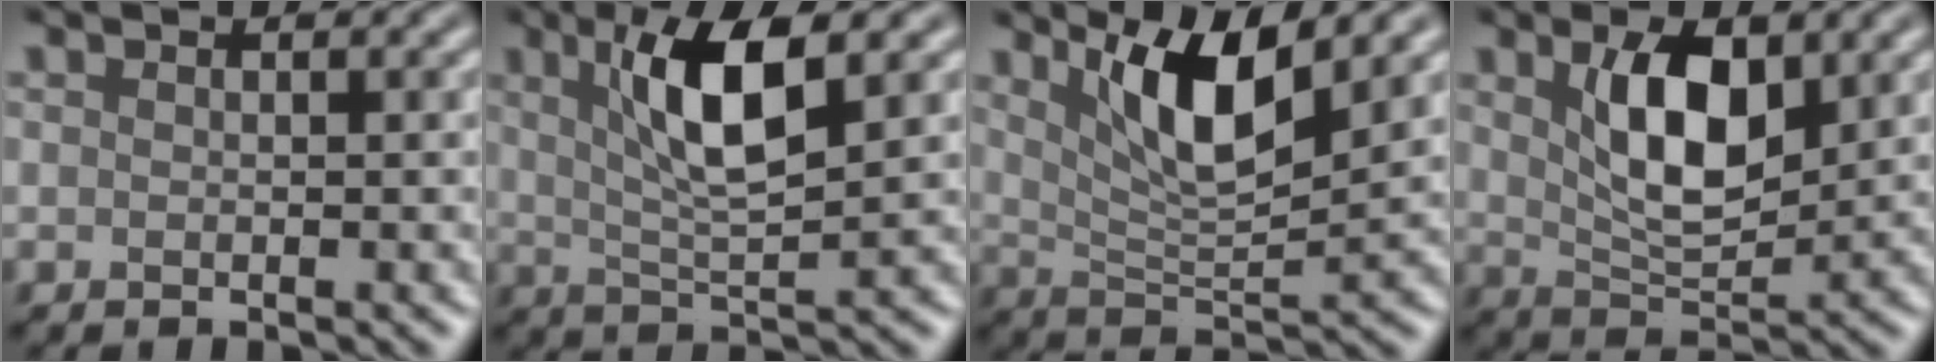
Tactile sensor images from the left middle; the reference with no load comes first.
{"total": 6.5, "force": [2.3, 1.6, 5.9], "torque": [-0.104, 0.002, 0.041]}
{"total": 6.4, "force": [3.3, 1.7, 5.2], "torque": [-0.096, -0.006, 0.061]}
{"total": 6.0, "force": [2.2, 2.7, 4.9], "torque": [-0.097, 0.000, 0.040]}